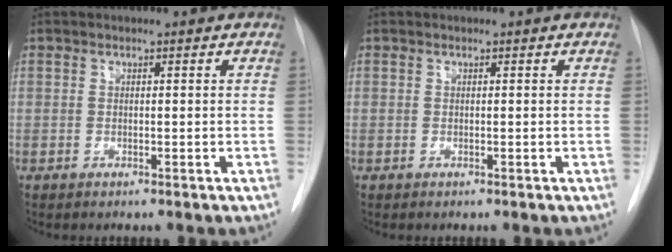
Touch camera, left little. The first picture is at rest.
{"total": 0.0}